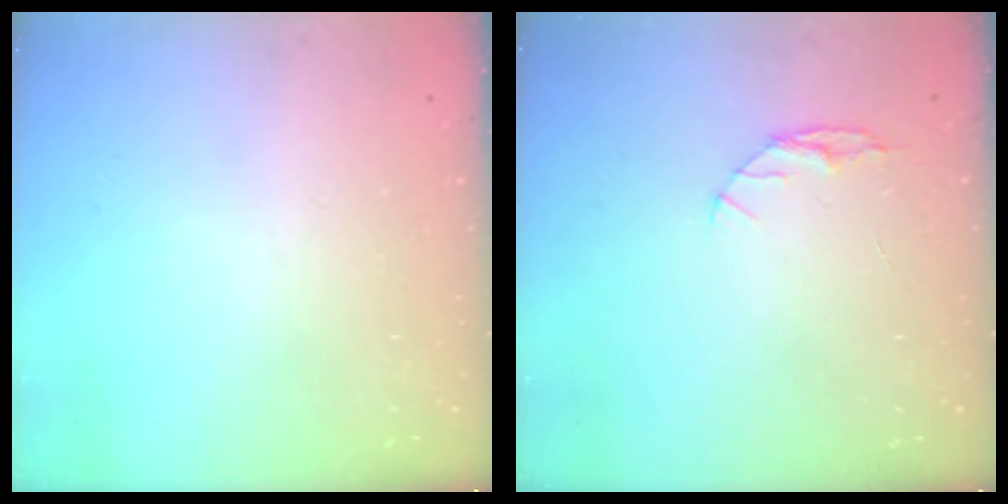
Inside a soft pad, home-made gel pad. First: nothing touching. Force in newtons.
{"total": 4.9, "press": 4.8, "slide": 0.6}